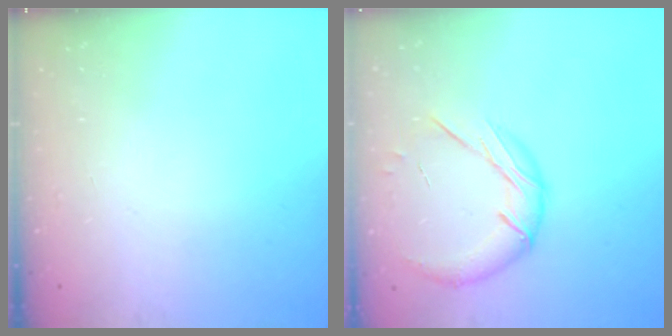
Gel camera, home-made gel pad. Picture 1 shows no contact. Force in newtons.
{"total": 13.0, "press": 12.9, "slide": 1.2}